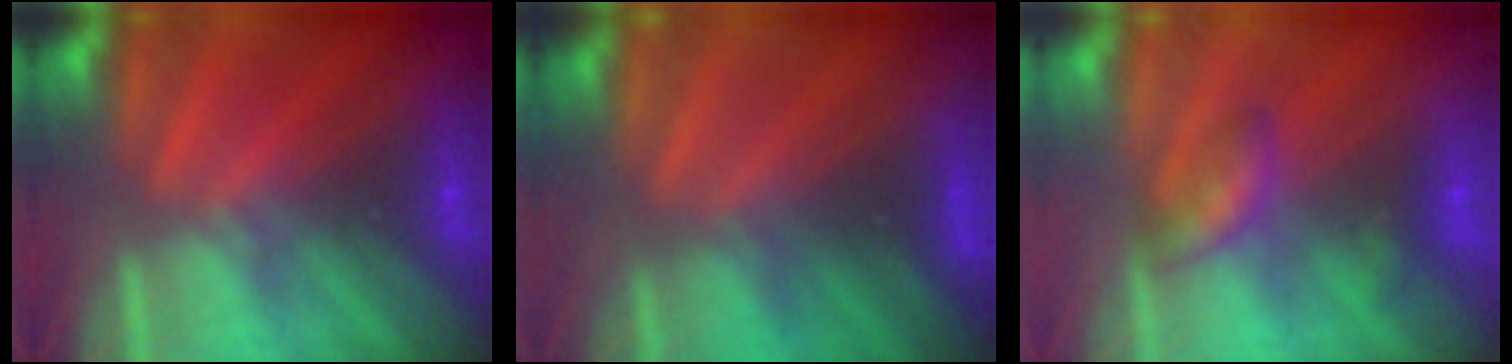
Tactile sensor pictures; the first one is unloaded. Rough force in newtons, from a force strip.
{"total": 3.8}
{"total": 2.4}